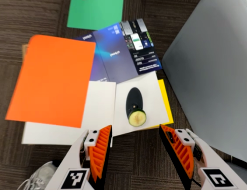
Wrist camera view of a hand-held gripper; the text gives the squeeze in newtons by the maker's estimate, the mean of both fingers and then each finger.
{"total": 0.0}